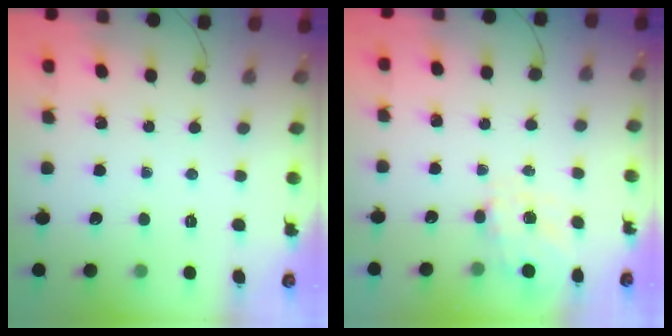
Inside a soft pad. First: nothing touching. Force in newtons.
{"total": 3.9, "press": 3.8, "slide": 0.9}